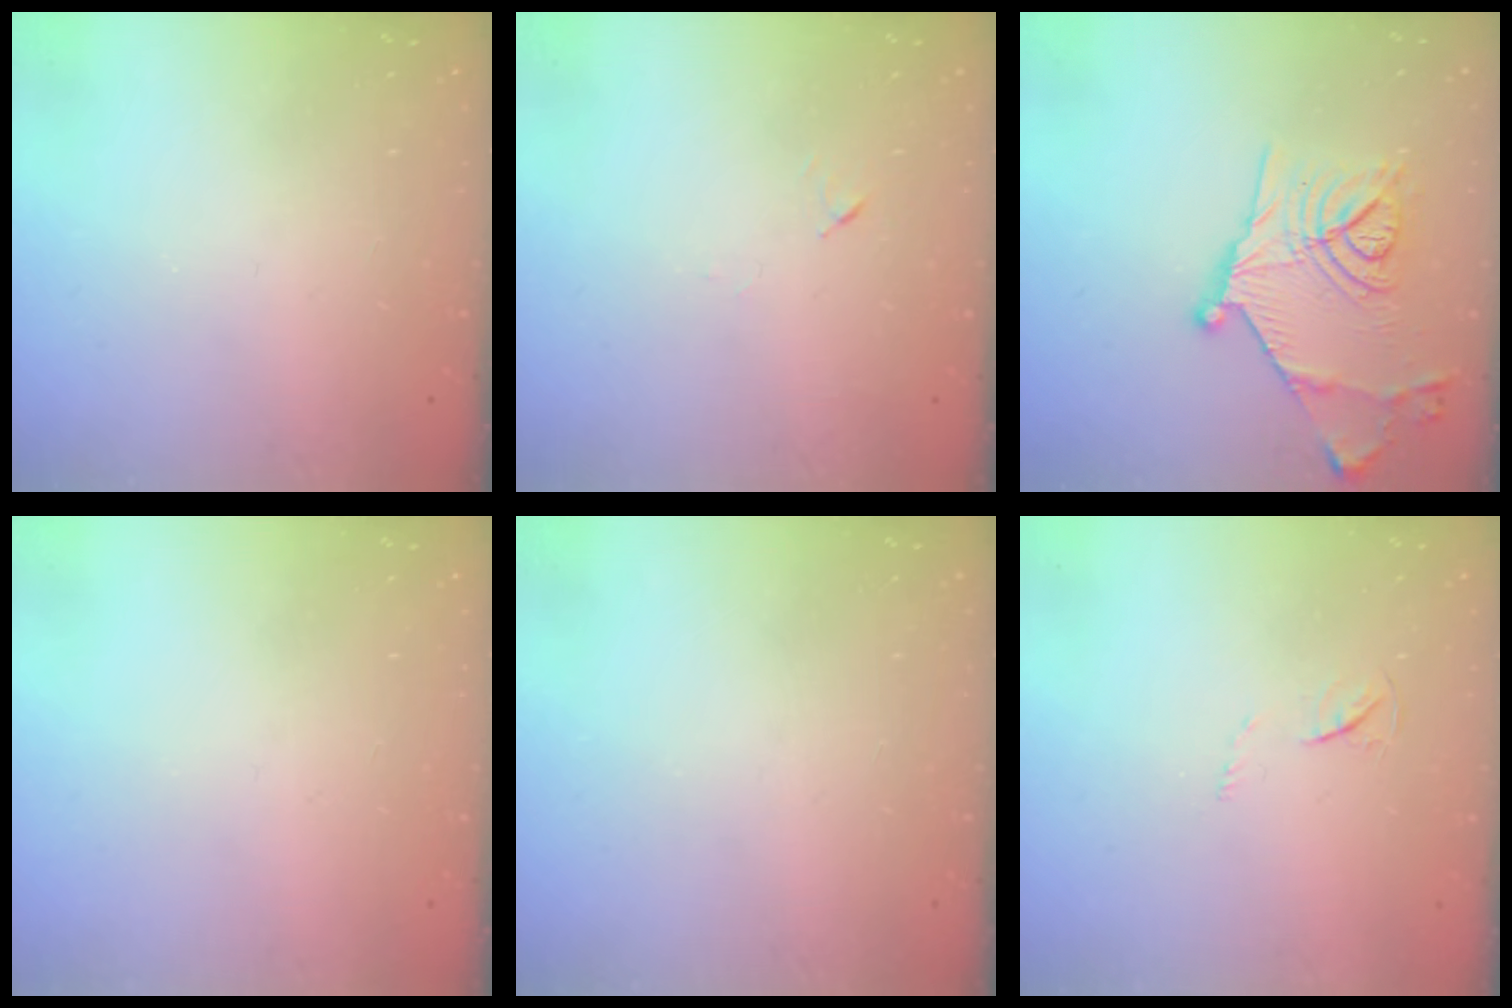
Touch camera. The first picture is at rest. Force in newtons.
{"total": 4.2, "press": 4.1, "slide": 0.7}
{"total": 17.2, "press": 17.1, "slide": 1.9}
{"total": 0.0}
{"total": 0.0}
{"total": 3.1, "press": 3.1, "slide": 0.5}